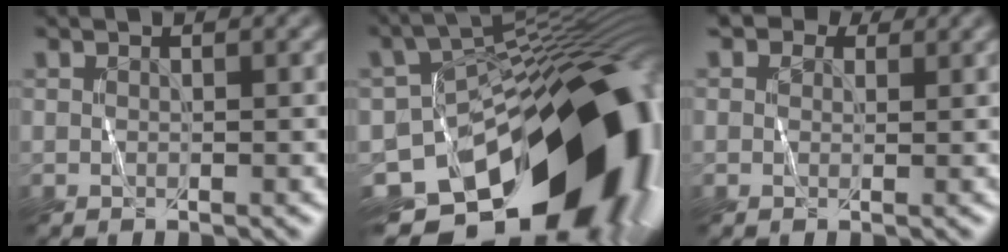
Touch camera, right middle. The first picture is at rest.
{"total": 19.4, "force": [-9.1, 11.1, 13.1], "torque": [-0.206, -0.012, -0.142]}
{"total": 3.0, "force": [1.8, 1.9, 1.5], "torque": [-0.027, -0.001, 0.020]}